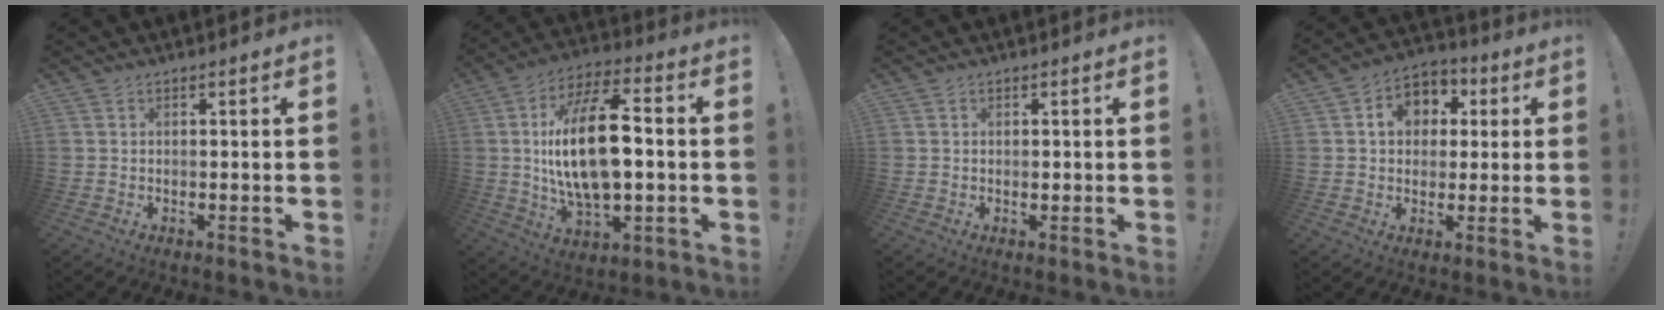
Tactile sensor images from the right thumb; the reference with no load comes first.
{"total": 20.7, "force": [0.1, 9.7, 18.3], "torque": [-0.339, 0.005, -0.005]}
{"total": 0.6, "force": [-0.2, 0.5, 0.3], "torque": [-0.005, 0.003, -0.004]}
{"total": 9.3, "force": [2.2, 7.9, 4.4], "torque": [-0.060, 0.003, 0.043]}